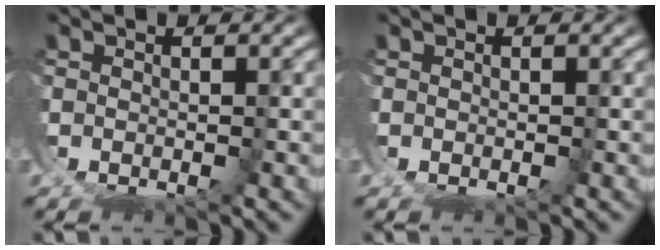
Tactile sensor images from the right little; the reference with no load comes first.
{"total": 0.0}